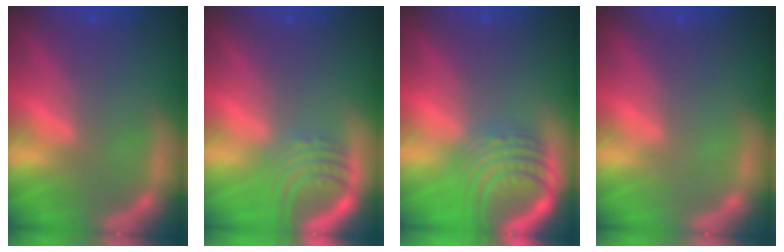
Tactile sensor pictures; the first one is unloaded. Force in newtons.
{"total": 5.5}
{"total": 8.5}
{"total": 0.0}